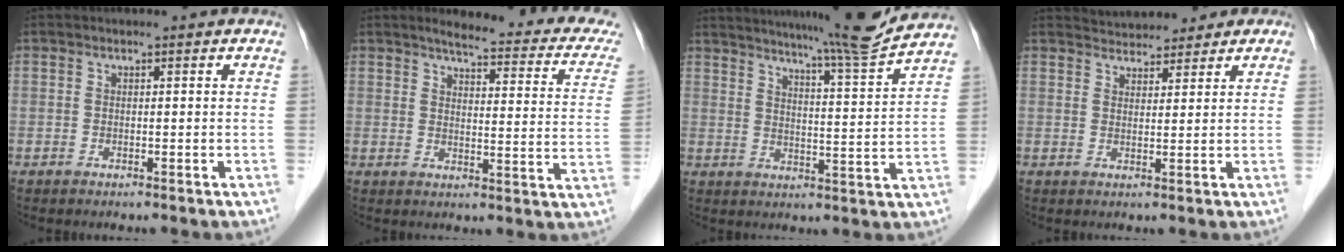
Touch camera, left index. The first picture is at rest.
{"total": 17.2, "force": [15.1, 2.9, 7.6], "torque": [-0.073, -0.029, 0.156]}
{"total": 12.8, "force": [11.8, -2.0, 4.6], "torque": [-0.079, -0.034, 0.163]}
{"total": 5.3, "force": [4.7, 2.3, 0.7], "torque": [-0.005, 0.021, 0.064]}